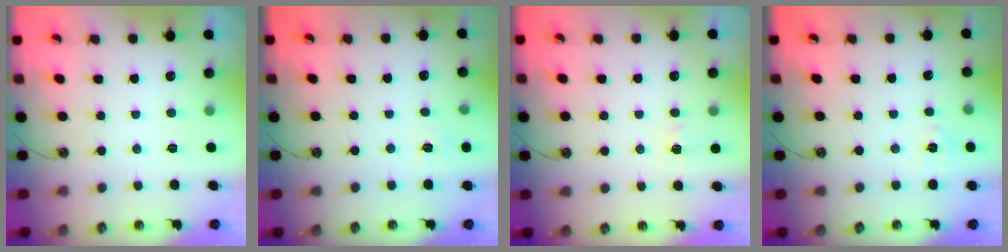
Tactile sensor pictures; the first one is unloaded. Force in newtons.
{"total": 6.1, "press": 6.1, "slide": 0.6}
{"total": 5.4, "press": 5.4, "slide": 0.7}
{"total": 4.2, "press": 4.2, "slide": 0.4}